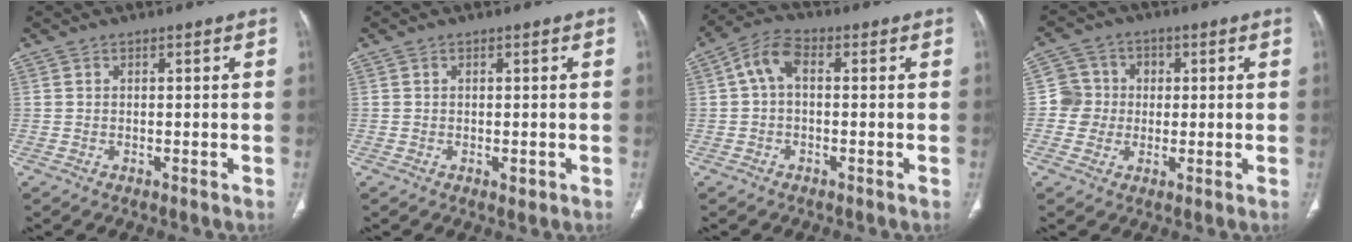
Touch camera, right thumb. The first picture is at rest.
{"total": 1.0, "force": [-0.2, 0.6, 0.8], "torque": [-0.007, -0.003, 0.000]}
{"total": 5.7, "force": [0.4, 3.2, 4.7], "torque": [-0.087, 0.020, -0.001]}
{"total": 6.3, "force": [-0.1, 6.2, 0.7], "torque": [0.024, 0.014, -0.010]}